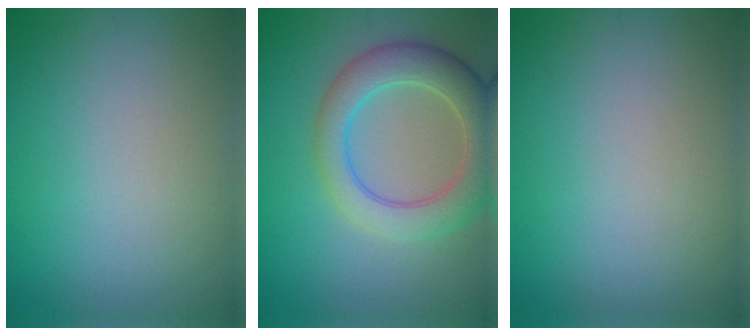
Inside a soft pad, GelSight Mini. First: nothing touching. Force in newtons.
{"total": 6.0, "press": 6.0, "slide": 0.3}
{"total": 0.0}